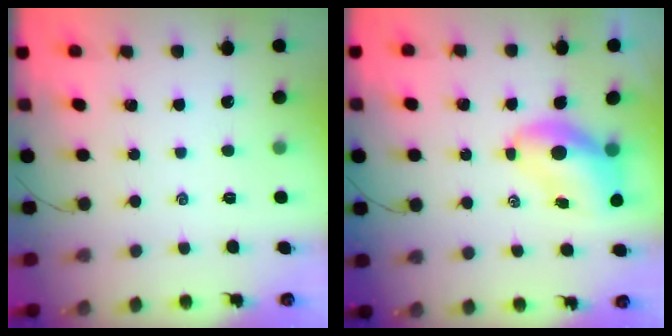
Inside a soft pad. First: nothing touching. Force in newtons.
{"total": 7.0, "press": 6.9, "slide": 1.4}